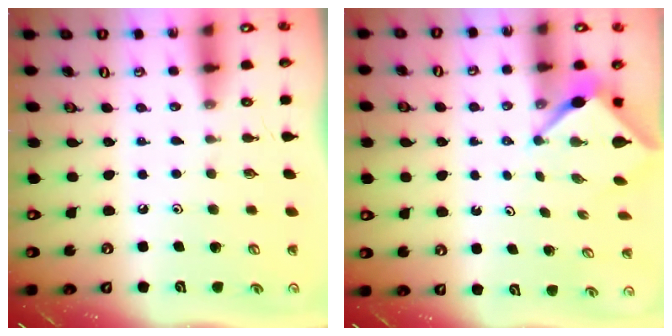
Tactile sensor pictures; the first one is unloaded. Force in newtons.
{"total": 3.0, "press": 3.0, "slide": 0.2}